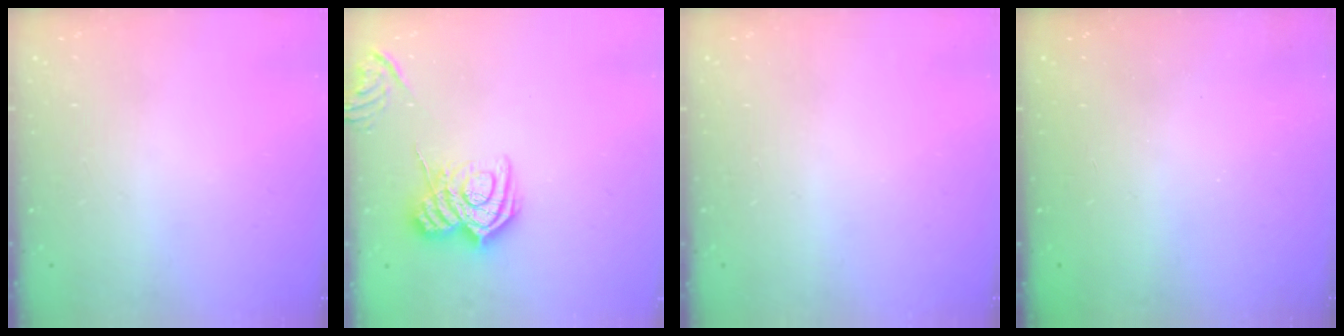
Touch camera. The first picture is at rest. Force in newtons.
{"total": 11.6, "press": 11.6, "slide": 0.6}
{"total": 0.0}
{"total": 2.3, "press": 2.2, "slide": 0.8}